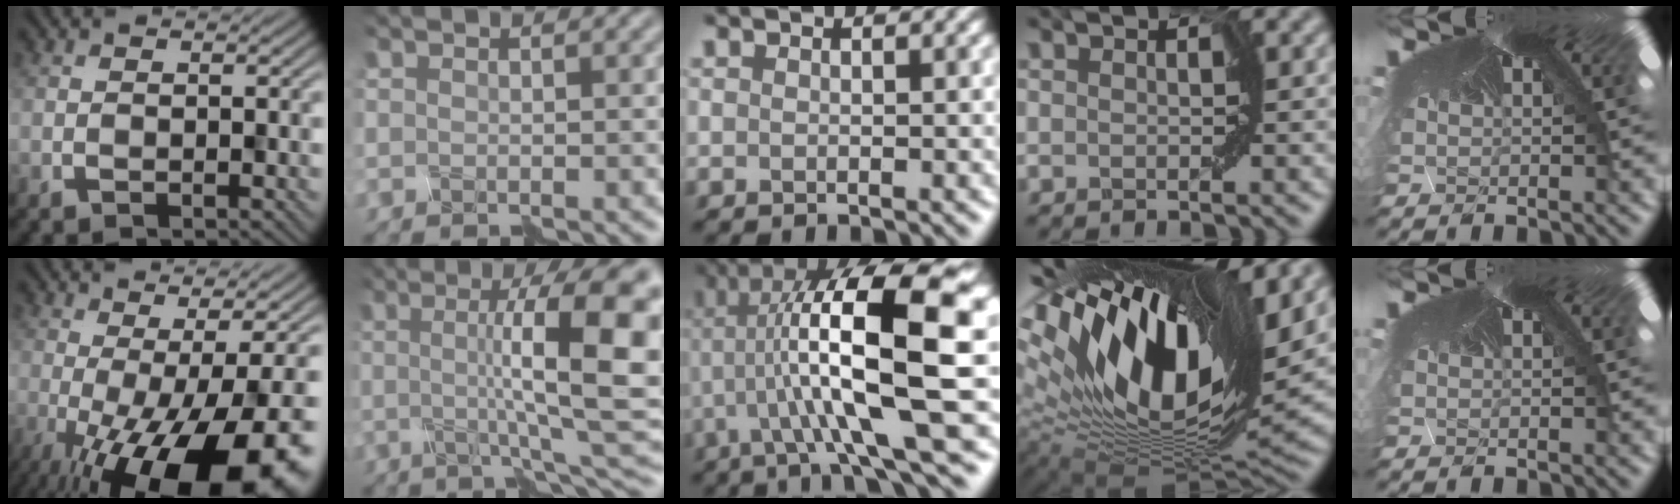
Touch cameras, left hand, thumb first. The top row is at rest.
{"thumb": {"total": 17.1, "force": [-6.0, 5.0, 15.2], "torque": [-0.222, -0.023, -0.086]}, "index": {"total": 12.1, "force": [0.1, 2.5, 11.8], "torque": [-0.146, 0.008, -0.002]}, "middle": {"total": 13.5, "force": [0.3, 2.3, 13.3], "torque": [-0.239, 0.016, 0.020]}, "ring": {"total": 18.2, "force": [7.8, 7.1, 14.9], "torque": [-0.278, 0.026, 0.127]}}